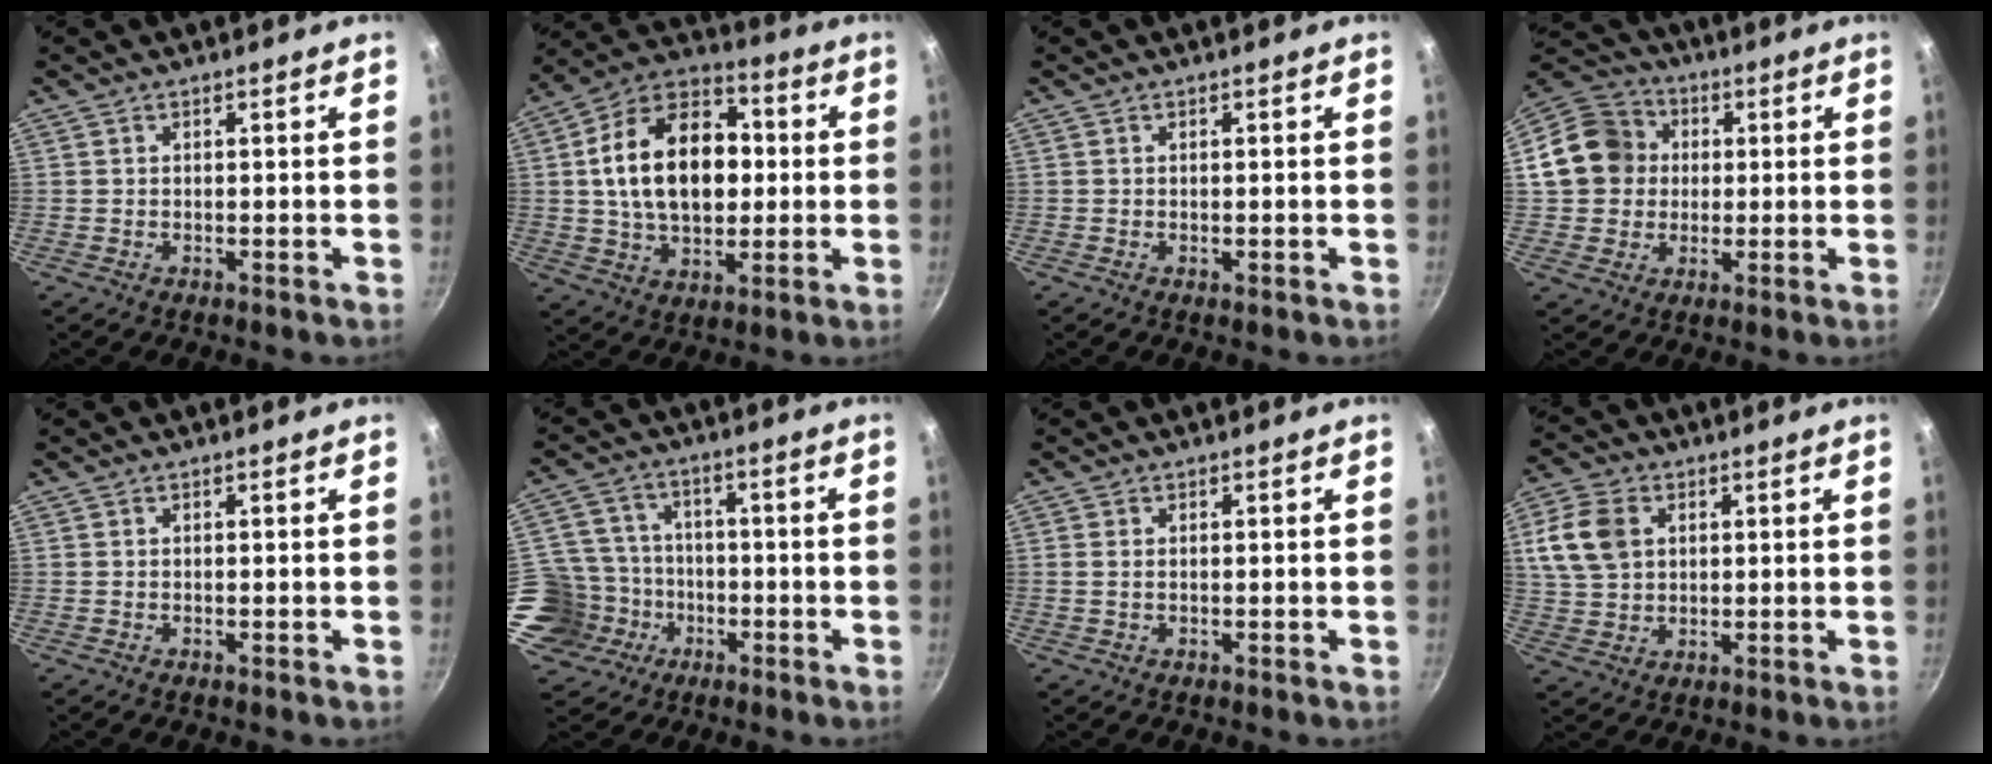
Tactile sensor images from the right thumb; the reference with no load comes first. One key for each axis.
{"total": 20.6, "fx": 1.7, "fy": 13.7, "fz": 15.4, "tx": -0.224, "ty": 0.025, "tz": 0.019}
{"total": 0.0}
{"total": 13.5, "fx": 1.4, "fy": 12.1, "fz": 5.9, "tx": -0.087, "ty": 0.030, "tz": 0.014}
{"total": 0.0}
{"total": 13.9, "fx": -5.1, "fy": 11.8, "fz": 5.3, "tx": -0.103, "ty": 0.046, "tz": -0.090}
{"total": 1.0, "fx": 0.1, "fy": 0.6, "fz": 0.8, "tx": -0.016, "ty": 0.001, "tz": 0.001}
{"total": 10.2, "fx": 2.8, "fy": 7.5, "fz": 6.3, "tx": -0.112, "ty": 0.000, "tz": 0.051}